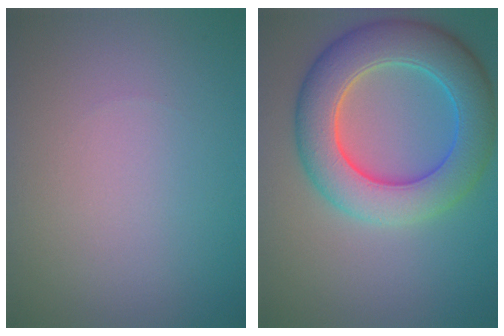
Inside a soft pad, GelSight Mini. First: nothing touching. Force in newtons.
{"total": 8.6, "press": 8.6, "slide": 0.3}